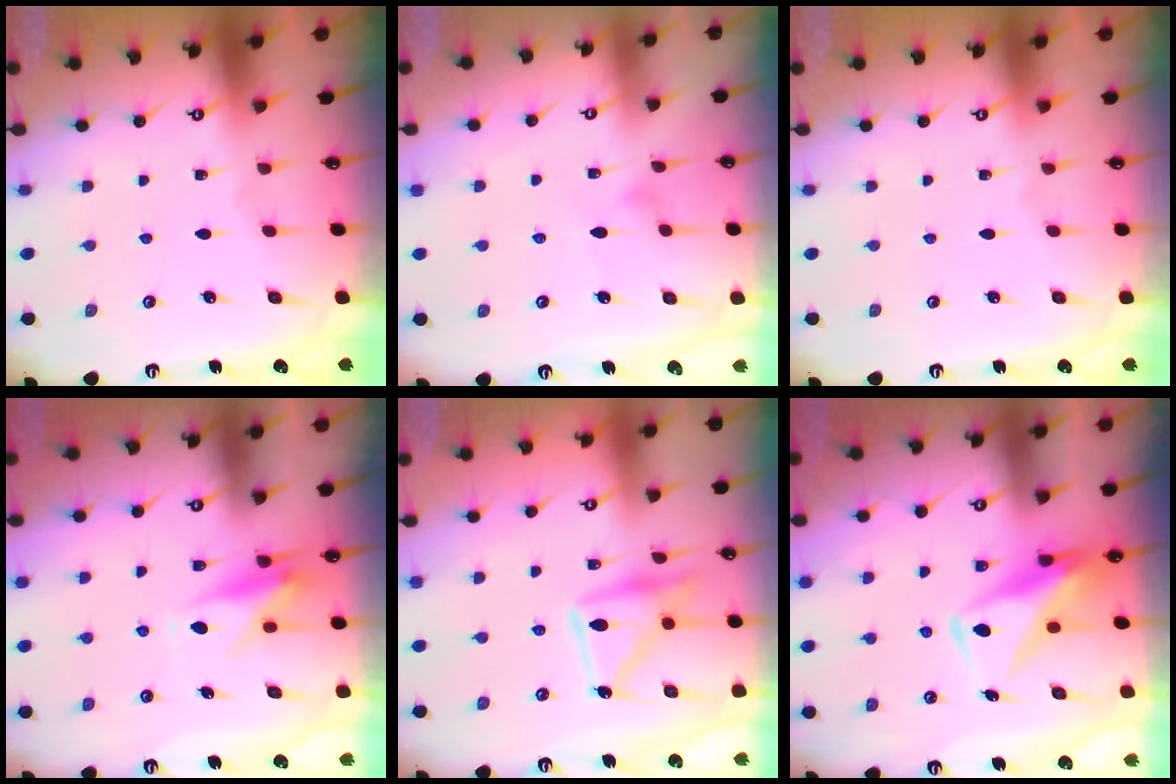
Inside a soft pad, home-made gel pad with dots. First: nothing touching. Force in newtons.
{"total": 5.4, "press": 5.4, "slide": 0.3}
{"total": 0.0}
{"total": 8.2, "press": 8.2, "slide": 0.6}
{"total": 15.8, "press": 15.8, "slide": 0.9}
{"total": 10.2, "press": 10.1, "slide": 1.0}